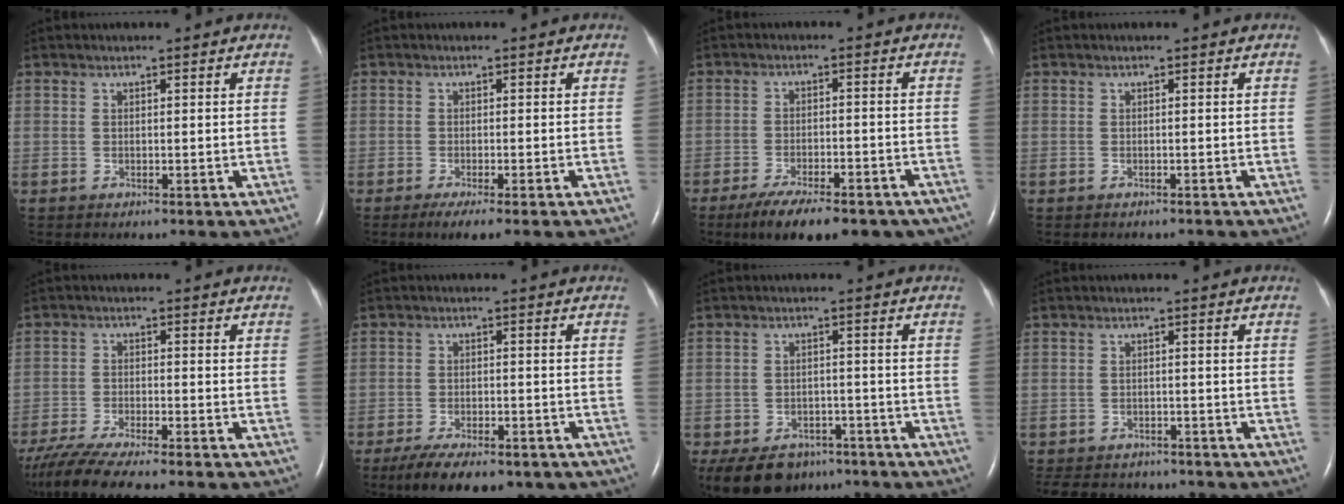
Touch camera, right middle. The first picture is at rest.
{"total": 4.0, "force": [-2.7, -0.1, 2.8], "torque": [-0.040, -0.011, -0.040]}
{"total": 15.9, "force": [-12.4, 5.0, 8.6], "torque": [-0.114, 0.001, -0.172]}
{"total": 1.4, "force": [-1.3, 0.4, 0.3], "torque": [-0.009, -0.003, -0.016]}
{"total": 10.5, "force": [-9.0, 0.3, 5.5], "torque": [-0.091, -0.026, -0.146]}
{"total": 12.7, "force": [-9.5, 4.6, 7.1], "torque": [-0.114, -0.007, -0.135]}
{"total": 11.9, "force": [-8.5, 7.2, 4.1], "torque": [-0.098, -0.006, -0.116]}
{"total": 10.2, "force": [-8.9, 4.2, 2.7], "torque": [-0.059, -0.001, -0.114]}